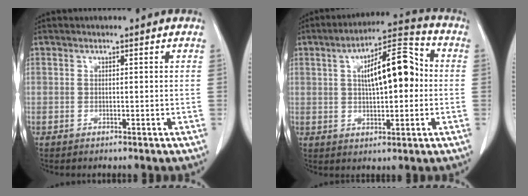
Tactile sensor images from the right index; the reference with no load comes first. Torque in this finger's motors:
{"motor_torque": [1.31, 0.07, 0.29, 0.14]}